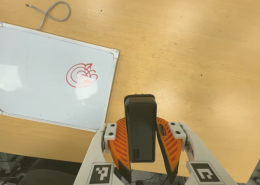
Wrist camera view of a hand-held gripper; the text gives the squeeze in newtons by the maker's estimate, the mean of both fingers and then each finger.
{"total": 7.3, "left": 5.7, "right": 8.9}